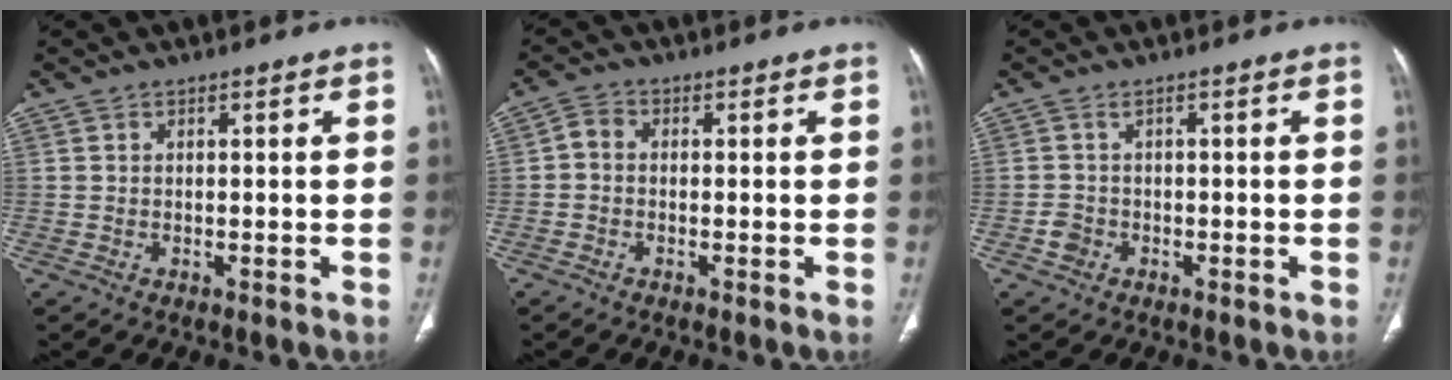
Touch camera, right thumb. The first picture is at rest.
{"total": 2.5, "force": [-0.5, 1.9, 1.6], "torque": [-0.024, 0.009, -0.019]}
{"total": 1.9, "force": [-0.9, 1.6, 0.6], "torque": [-0.004, 0.011, -0.018]}